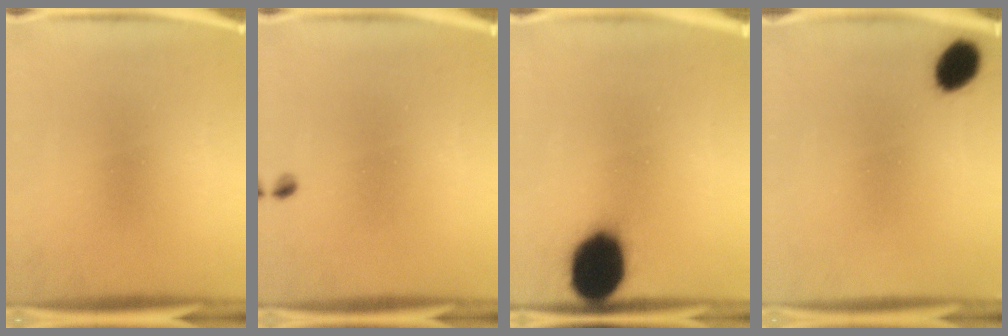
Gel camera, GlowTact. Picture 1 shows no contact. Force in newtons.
{"total": 1.0}
{"total": 17.1}
{"total": 7.0}